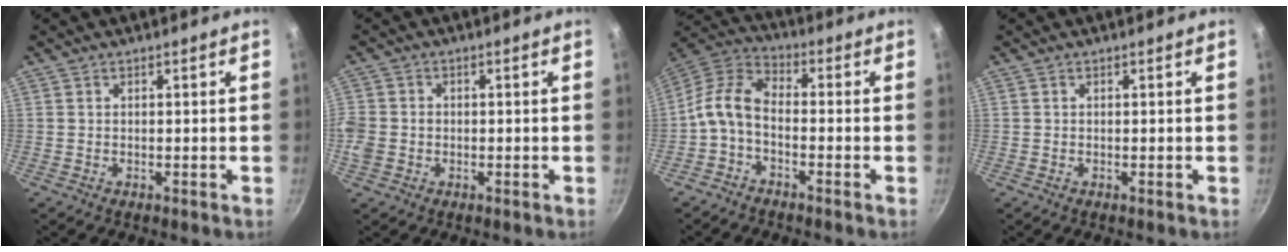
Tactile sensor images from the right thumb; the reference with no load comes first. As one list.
[{"total": 4.9, "force": [-0.9, 4.1, 2.4], "torque": [-0.055, 0.011, -0.016]}, {"total": 8.5, "force": [-2.4, 4.9, 6.4], "torque": [-0.129, 0.043, -0.065]}, {"total": 0.0}]